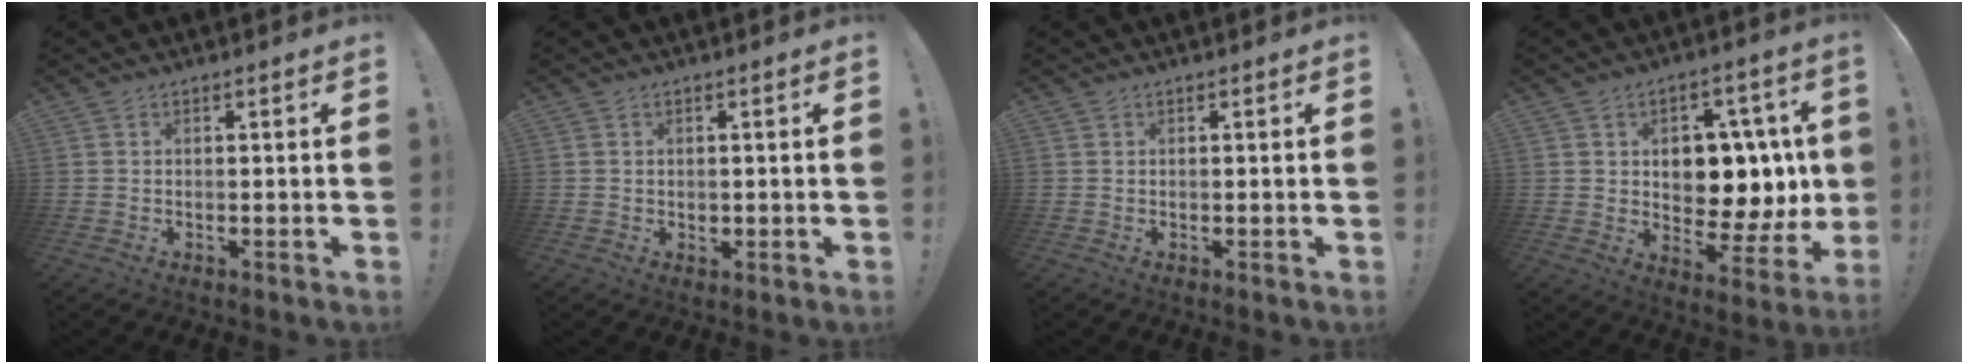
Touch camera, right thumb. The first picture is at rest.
{"total": 0.9, "force": [0.3, 0.8, 0.2], "torque": [0.005, -0.001, 0.003]}
{"total": 0.0}
{"total": 12.0, "force": [2.9, 9.0, 7.4], "torque": [-0.076, -0.023, 0.064]}